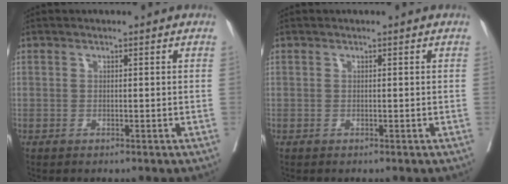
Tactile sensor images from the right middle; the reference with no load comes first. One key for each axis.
{"total": 0.0}